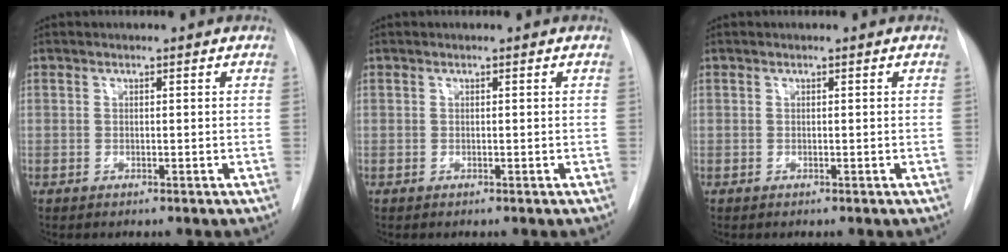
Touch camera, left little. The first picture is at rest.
{"total": 0.0}
{"total": 0.0}